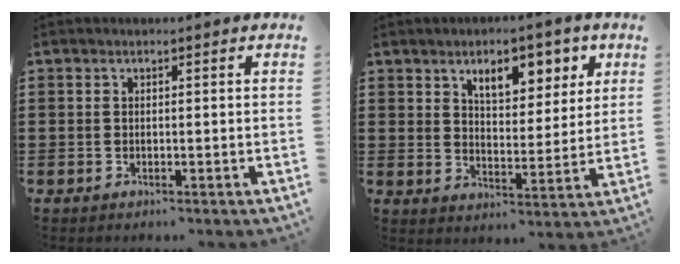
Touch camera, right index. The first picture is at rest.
{"total": 7.0, "force": [4.1, 3.5, 4.4], "torque": [-0.073, -0.002, 0.065]}